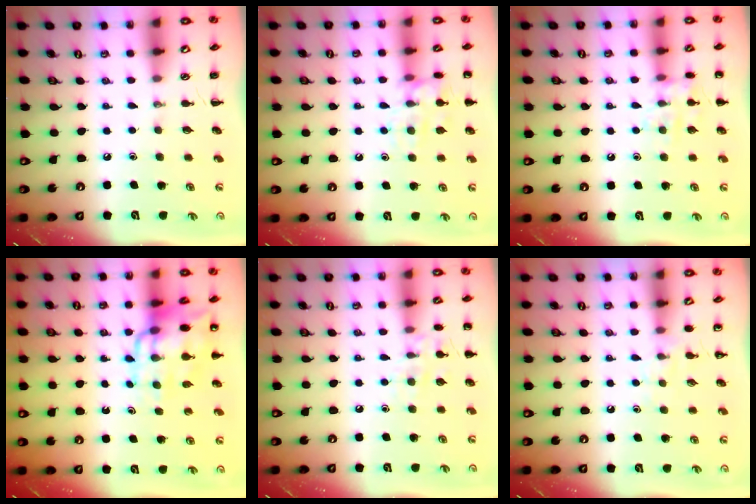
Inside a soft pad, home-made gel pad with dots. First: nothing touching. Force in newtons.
{"total": 11.8, "press": 11.7, "slide": 0.6}
{"total": 9.7, "press": 9.7, "slide": 0.8}
{"total": 13.4, "press": 13.0, "slide": 3.1}
{"total": 9.2, "press": 9.1, "slide": 1.7}
{"total": 5.8, "press": 5.3, "slide": 2.2}